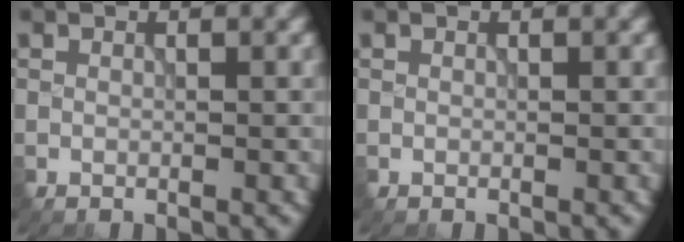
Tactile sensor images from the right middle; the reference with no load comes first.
{"total": 0.0}